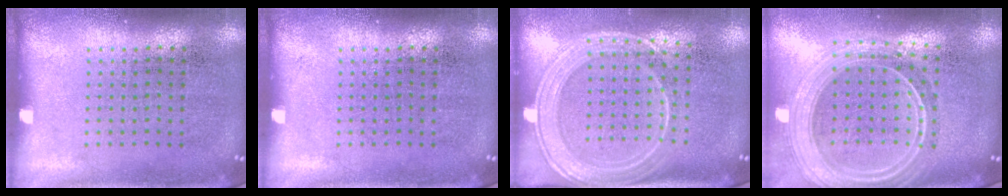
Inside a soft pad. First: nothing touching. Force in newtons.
{"total": 0.0}
{"total": 2.1, "press": 1.8, "slide": 1.1}
{"total": 2.6, "press": 2.2, "slide": 1.4}